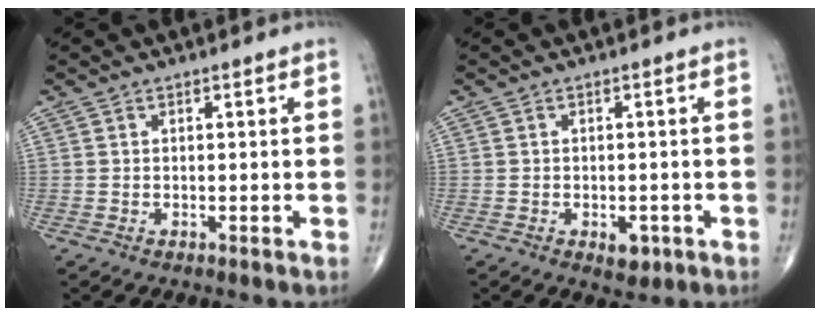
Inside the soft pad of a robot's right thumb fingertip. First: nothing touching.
{"total": 3.1, "force": [-1.3, 1.8, 2.2], "torque": [-0.020, 0.001, -0.011]}